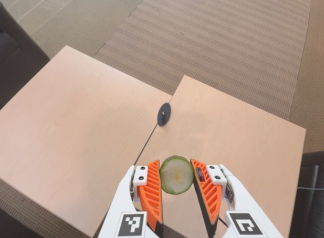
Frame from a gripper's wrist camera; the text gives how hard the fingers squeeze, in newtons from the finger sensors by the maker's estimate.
{"total": 10.7, "left": 10.8, "right": 10.7}